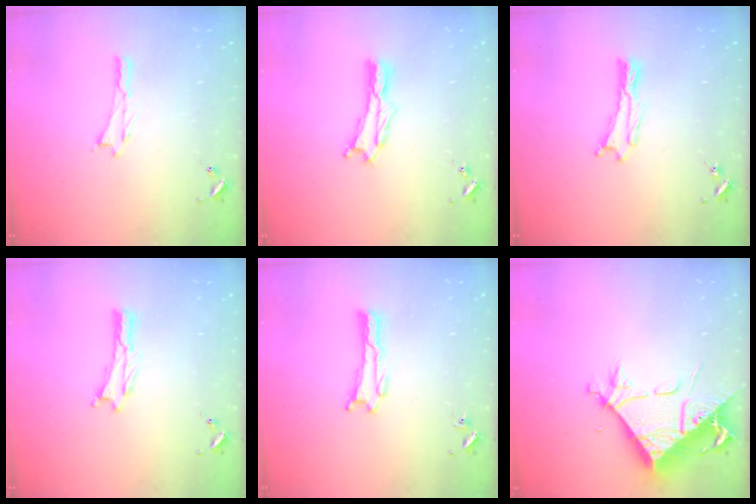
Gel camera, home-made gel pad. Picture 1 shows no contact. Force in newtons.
{"total": 1.1, "press": 1.1, "slide": 0.2}
{"total": 0.0}
{"total": 0.0}
{"total": 0.0}
{"total": 8.7, "press": 8.6, "slide": 1.0}